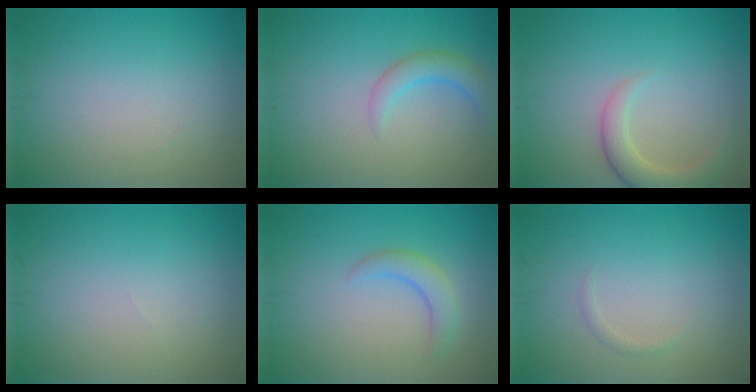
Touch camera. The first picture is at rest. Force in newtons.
{"total": 2.3, "press": 2.3, "slide": 0.2}
{"total": 3.3, "press": 3.3, "slide": 0.4}
{"total": 0.0}
{"total": 2.3, "press": 2.3, "slide": 0.4}
{"total": 0.7, "press": 0.7, "slide": 0.0}